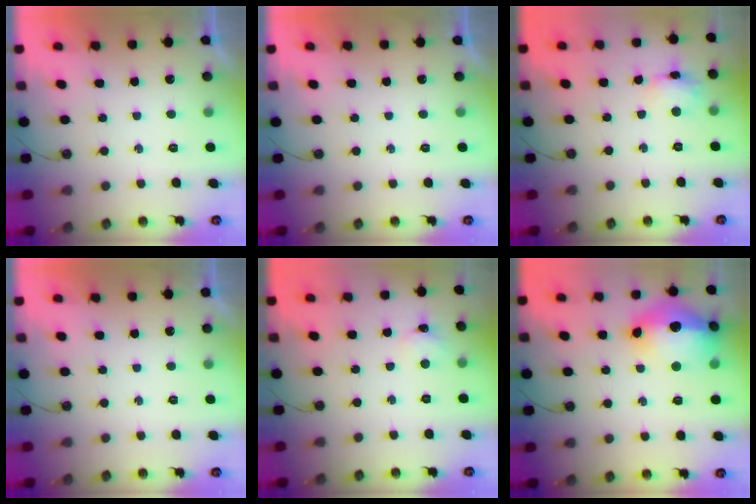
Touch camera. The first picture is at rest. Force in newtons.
{"total": 0.0}
{"total": 7.6, "press": 7.6, "slide": 0.6}
{"total": 0.0}
{"total": 2.6, "press": 2.6, "slide": 0.4}
{"total": 22.1, "press": 19.7, "slide": 10.2}